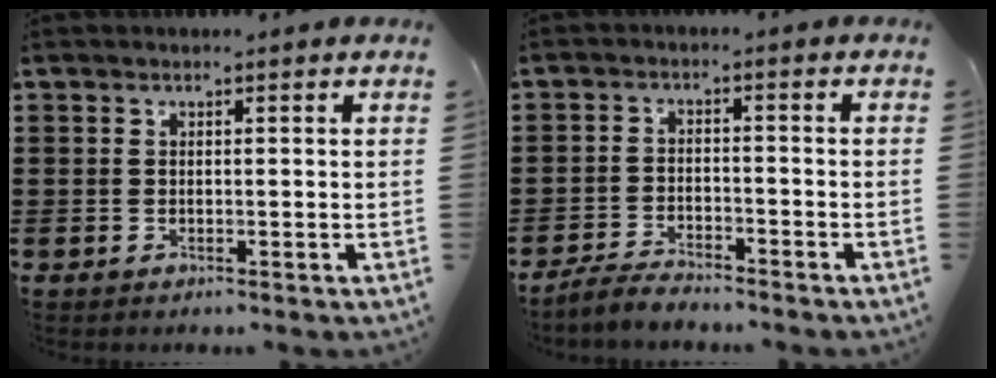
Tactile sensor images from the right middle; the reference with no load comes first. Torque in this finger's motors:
{"motor_torque": [2.14, 0.00, 0.02, 0.06]}